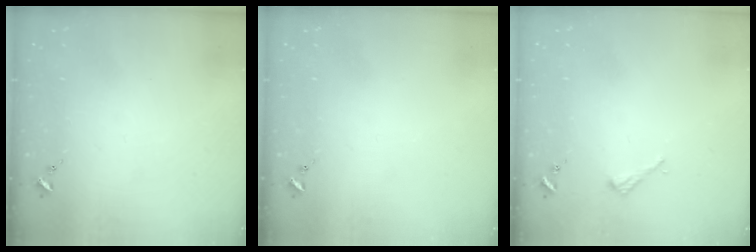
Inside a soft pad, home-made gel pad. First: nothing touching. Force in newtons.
{"total": 0.0}
{"total": 2.2, "press": 2.2, "slide": 0.2}